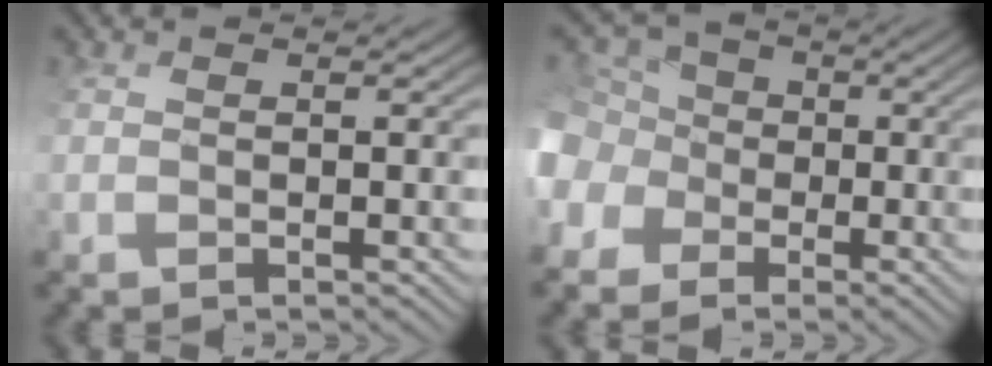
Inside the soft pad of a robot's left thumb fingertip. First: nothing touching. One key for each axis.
{"total": 10.0, "fx": -2.6, "fy": 8.7, "fz": 4.1, "tx": -0.135, "ty": -0.019, "tz": -0.076}